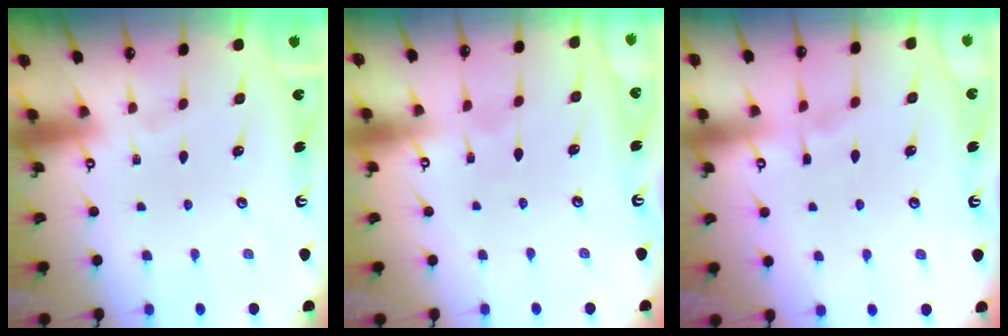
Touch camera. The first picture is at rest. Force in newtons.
{"total": 6.2, "press": 6.1, "slide": 0.6}
{"total": 1.7, "press": 1.7, "slide": 0.4}